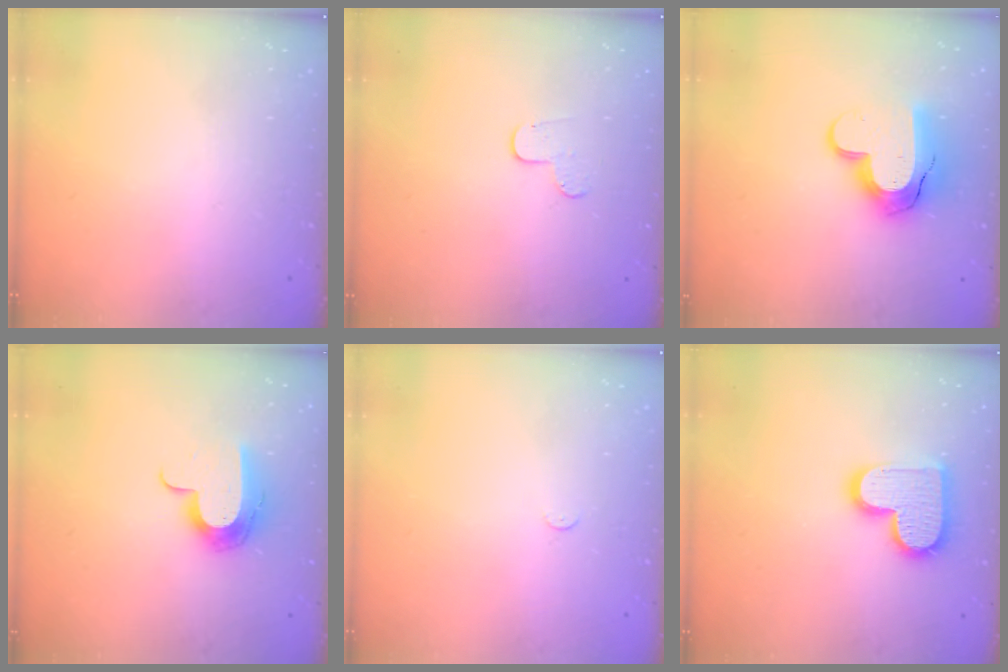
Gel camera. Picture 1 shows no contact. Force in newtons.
{"total": 4.5, "press": 4.5, "slide": 0.4}
{"total": 15.4, "press": 15.3, "slide": 1.1}
{"total": 12.1, "press": 12.1, "slide": 0.6}
{"total": 2.3, "press": 2.3, "slide": 0.3}
{"total": 15.1, "press": 15.0, "slide": 0.9}